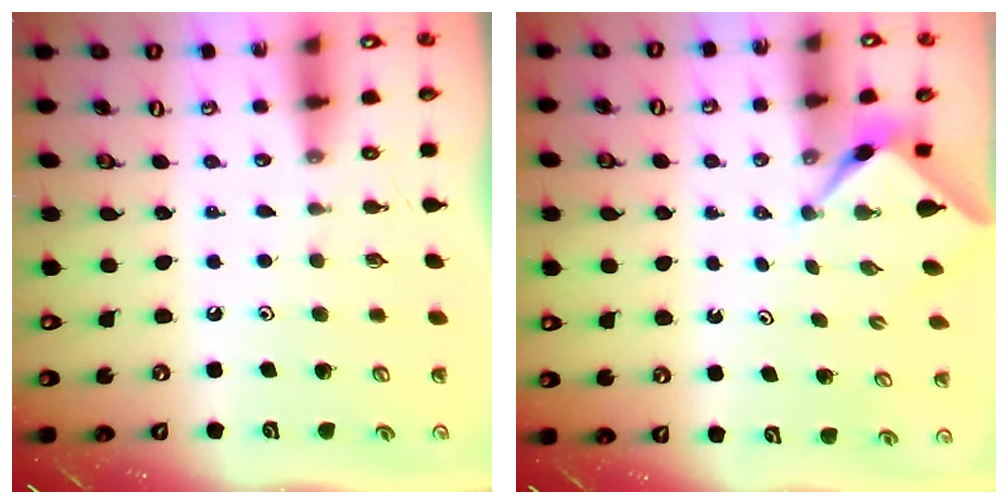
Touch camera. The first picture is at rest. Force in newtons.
{"total": 2.2, "press": 2.2, "slide": 0.2}